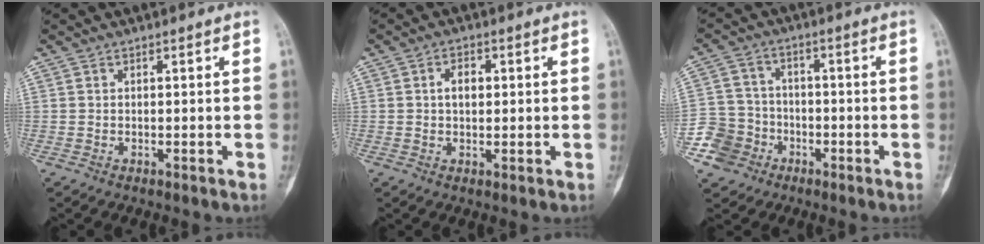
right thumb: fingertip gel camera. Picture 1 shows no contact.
{"total": 3.4, "force": [0.6, 2.1, 2.6], "torque": [-0.033, 0.001, 0.008]}
{"total": 8.1, "force": [-4.3, 6.9, 0.6], "torque": [0.018, 0.033, -0.083]}